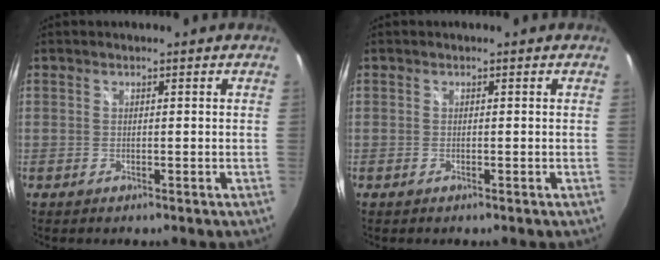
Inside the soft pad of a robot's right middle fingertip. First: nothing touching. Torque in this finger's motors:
{"motor_torque": [1.56, -0.27, 0.07, 0.00]}